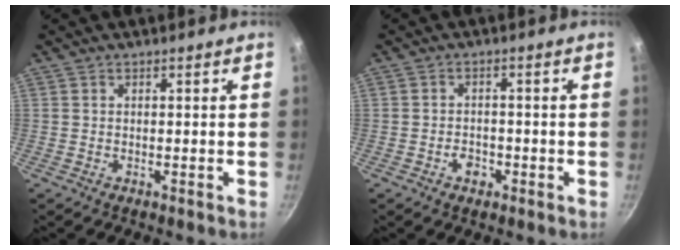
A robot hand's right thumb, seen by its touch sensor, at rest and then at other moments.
{"total": 2.9, "force": [-1.4, 2.0, 1.5], "torque": [-0.014, 0.013, -0.022]}